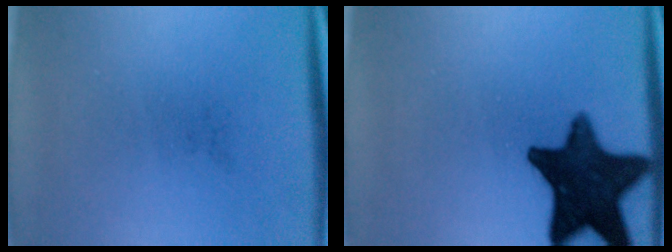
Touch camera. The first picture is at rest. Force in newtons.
{"total": 15.0}